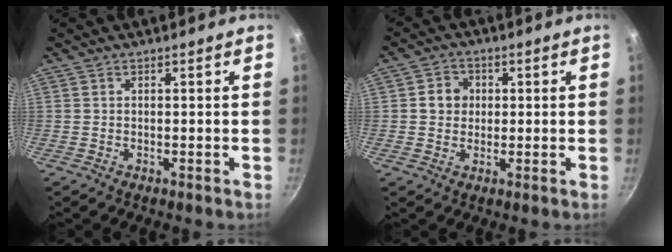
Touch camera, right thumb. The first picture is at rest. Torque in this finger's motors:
{"motor_torque": [0.35, 1.24, 0.06, -0.19, 0.04]}